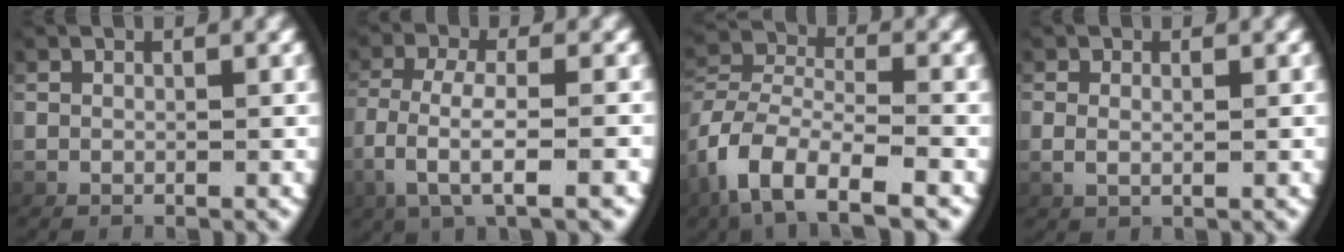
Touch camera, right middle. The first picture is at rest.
{"total": 4.7, "force": [-0.8, 1.8, 4.3], "torque": [-0.108, -0.013, -0.006]}
{"total": 5.0, "force": [-2.7, 2.4, 3.5], "torque": [-0.087, -0.016, -0.039]}
{"total": 1.1, "force": [0.2, 0.3, 1.1], "torque": [-0.031, -0.010, 0.015]}